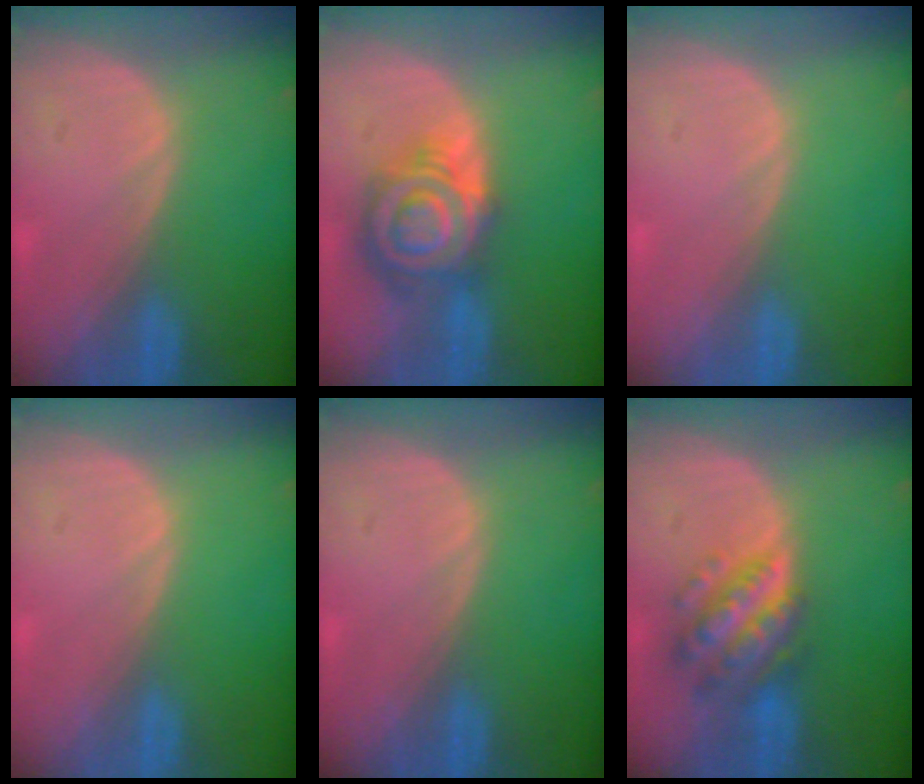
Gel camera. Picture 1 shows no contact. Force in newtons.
{"total": 9.1, "press": 9.0, "slide": 0.5}
{"total": 0.0}
{"total": 0.0}
{"total": 0.0}
{"total": 7.4, "press": 7.3, "slide": 0.5}